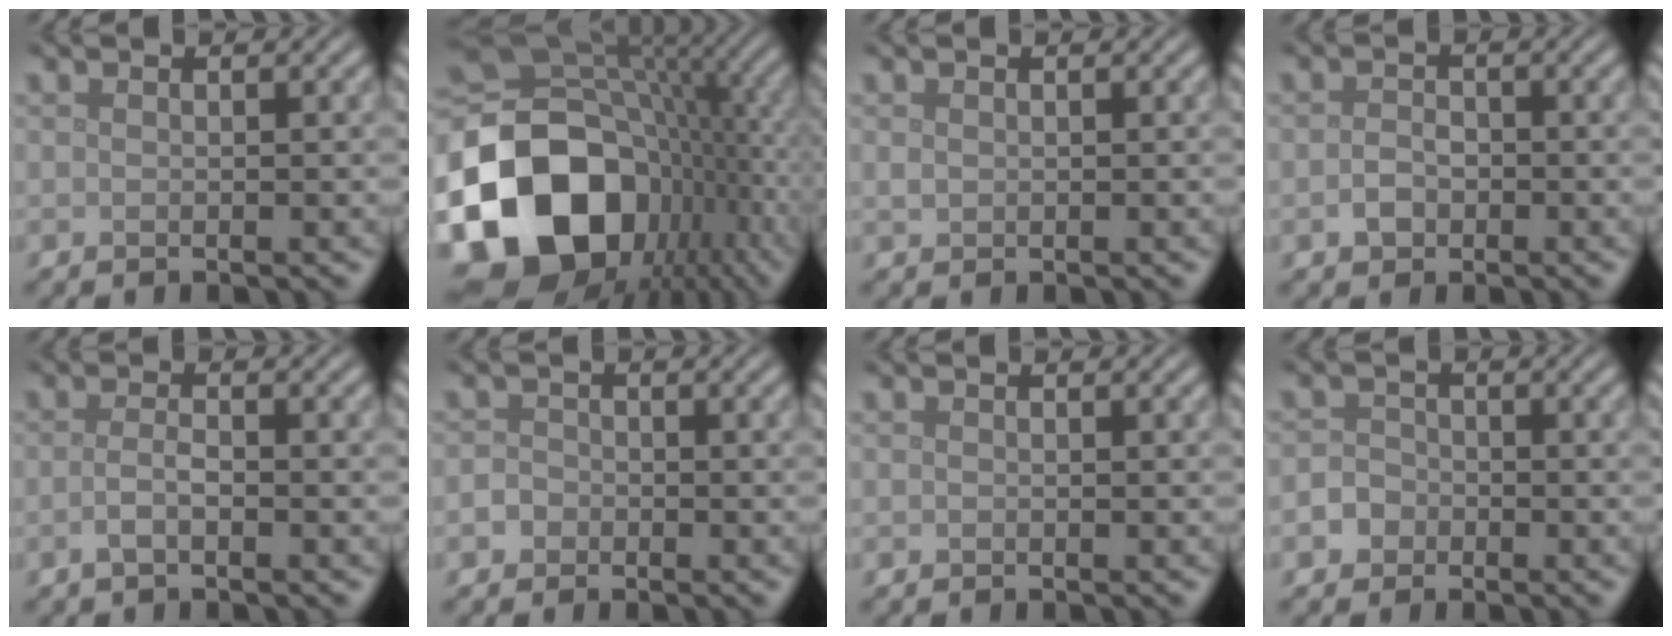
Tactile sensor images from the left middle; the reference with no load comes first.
{"total": 19.6, "force": [-5.8, 14.8, 11.5], "torque": [-0.267, -0.038, -0.090]}
{"total": 0.6, "force": [0.1, 0.5, 0.2], "torque": [-0.006, -0.002, 0.003]}
{"total": 1.7, "force": [-0.6, 1.4, 0.8], "torque": [-0.016, 0.000, -0.016]}
{"total": 1.6, "force": [-0.7, 0.5, 1.4], "torque": [-0.029, 0.001, -0.017]}
{"total": 1.7, "force": [-0.7, 1.4, 0.5], "torque": [0.003, 0.003, -0.016]}
{"total": 0.0}
{"total": 2.4, "force": [-1.1, 2.0, 0.6], "torque": [0.005, 0.004, -0.028]}